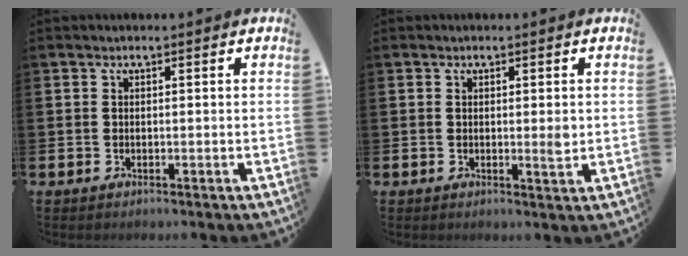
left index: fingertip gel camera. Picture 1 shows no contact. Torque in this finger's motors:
{"motor_torque": [0.03, -0.02, 0.20, 0.03]}